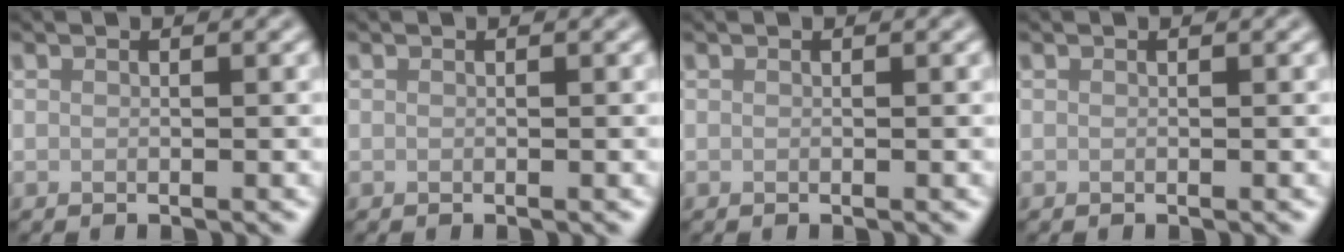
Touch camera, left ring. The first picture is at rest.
{"total": 0.0}
{"total": 0.0}
{"total": 0.0}